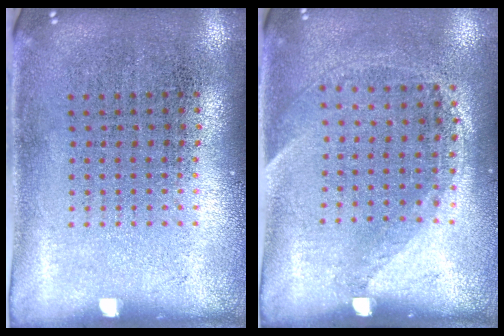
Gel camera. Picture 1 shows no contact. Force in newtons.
{"total": 1.4, "press": 0.9, "slide": 1.0}